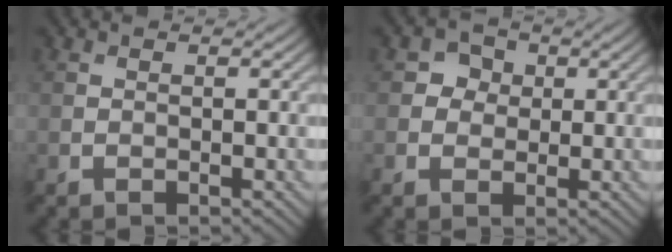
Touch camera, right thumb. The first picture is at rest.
{"total": 2.6, "force": [0.4, 2.4, 0.9], "torque": [-0.012, 0.002, 0.000]}